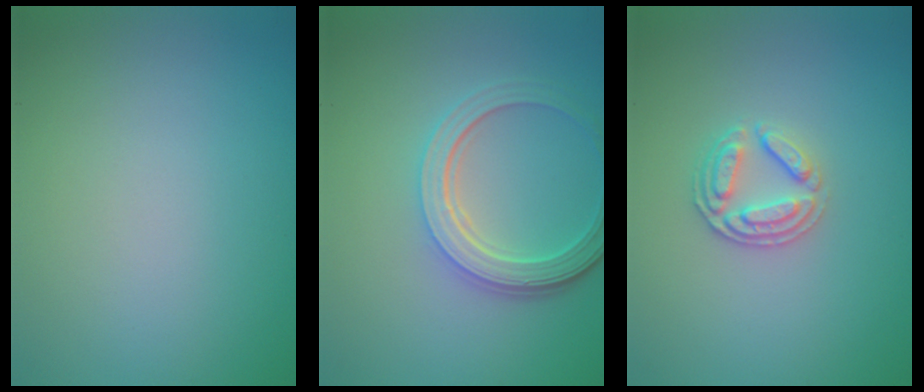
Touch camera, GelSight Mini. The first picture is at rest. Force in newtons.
{"total": 4.9, "press": 3.7, "slide": 3.2}
{"total": 2.7, "press": 2.5, "slide": 0.8}